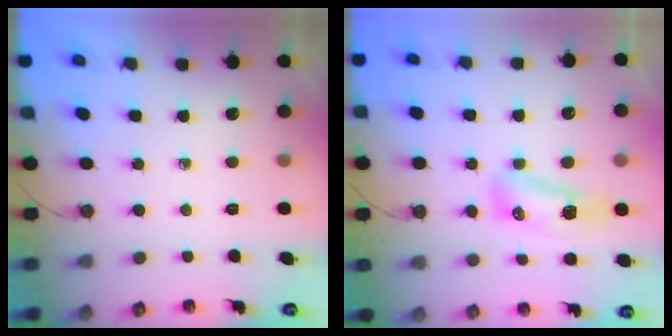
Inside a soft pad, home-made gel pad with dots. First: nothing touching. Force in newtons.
{"total": 17.6, "press": 11.6, "slide": 13.2}